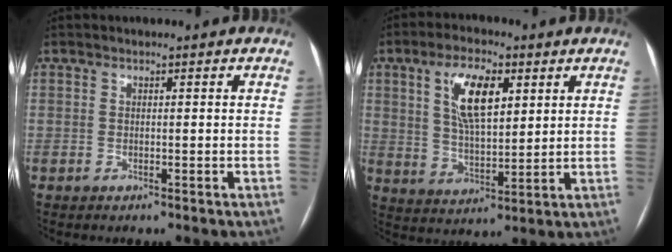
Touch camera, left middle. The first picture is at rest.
{"total": 9.8, "force": [3.8, 3.6, 8.2], "torque": [-0.157, 0.009, 0.074]}